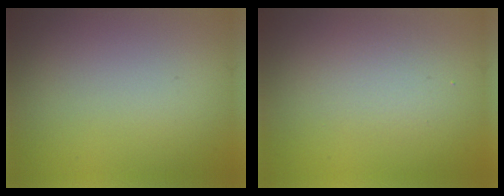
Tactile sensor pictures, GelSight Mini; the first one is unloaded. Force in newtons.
{"total": 2.1, "press": 2.1, "slide": 0.1}